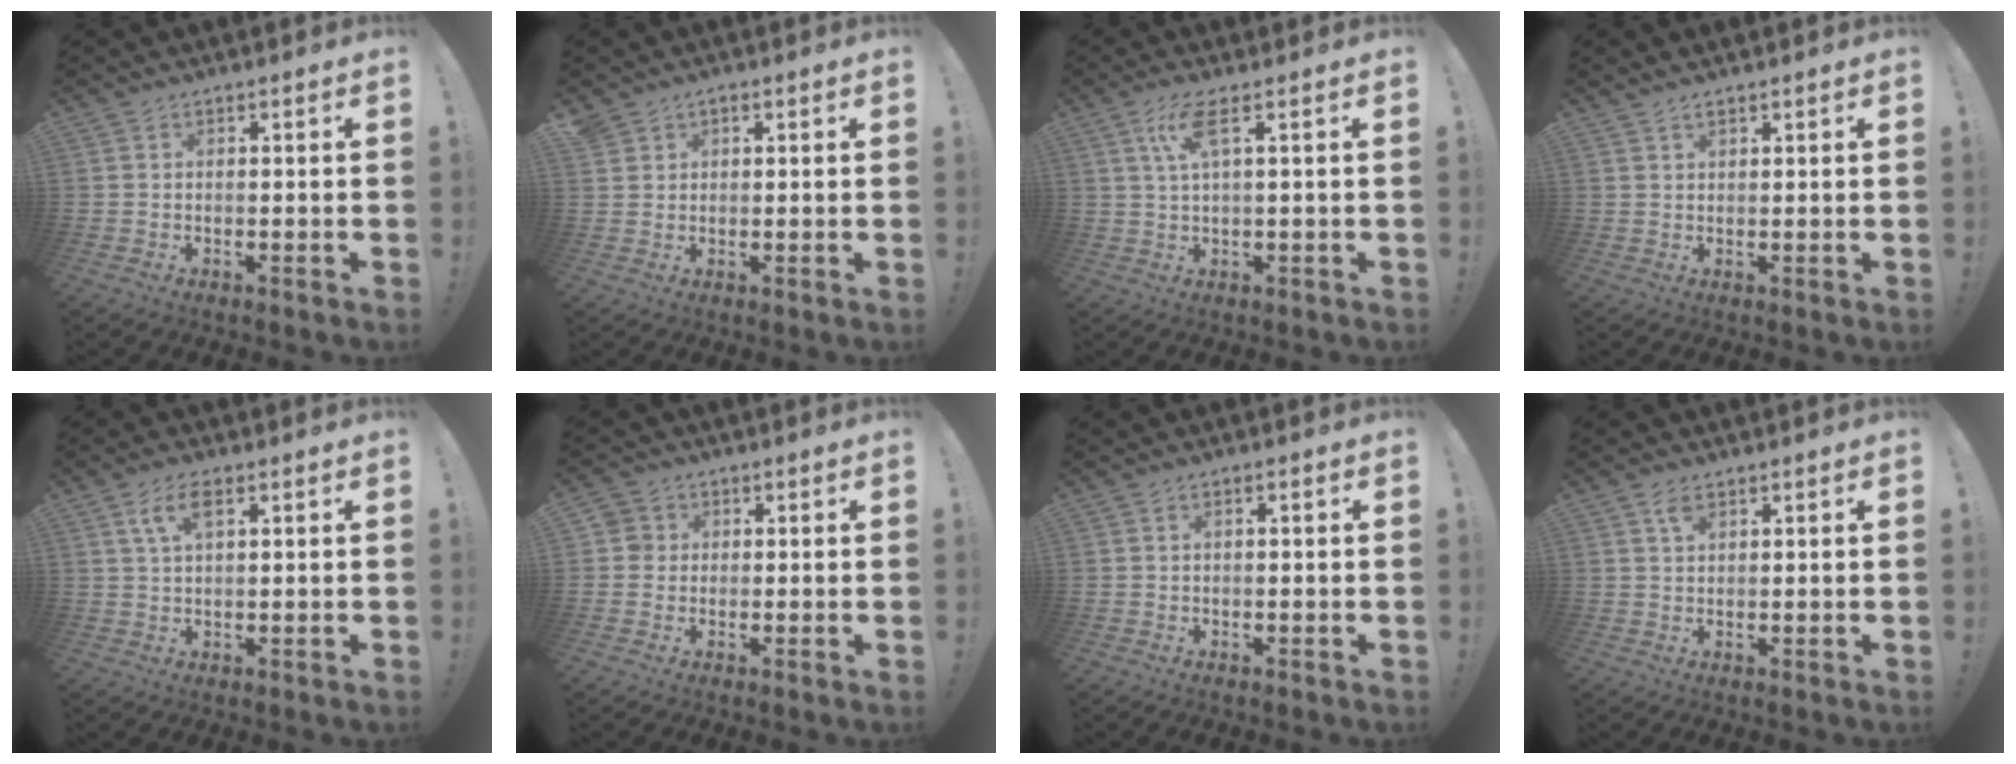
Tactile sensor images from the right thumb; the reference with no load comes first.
{"total": 2.2, "force": [1.4, 1.6, 0.6], "torque": [-0.006, -0.008, 0.025]}
{"total": 6.5, "force": [2.5, 0.9, 5.9], "torque": [-0.114, 0.001, 0.042]}
{"total": 1.6, "force": [1.3, 0.5, 0.8], "torque": [-0.015, -0.004, 0.023]}
{"total": 5.8, "force": [2.3, 2.4, 4.8], "torque": [-0.084, 0.001, 0.040]}
{"total": 3.3, "force": [0.3, 3.1, 0.8], "torque": [-0.006, 0.004, 0.005]}
{"total": 1.0, "force": [-0.2, 0.3, 0.9], "torque": [-0.022, 0.005, -0.003]}
{"total": 2.6, "force": [1.4, 1.5, 1.5], "torque": [-0.019, -0.006, 0.023]}